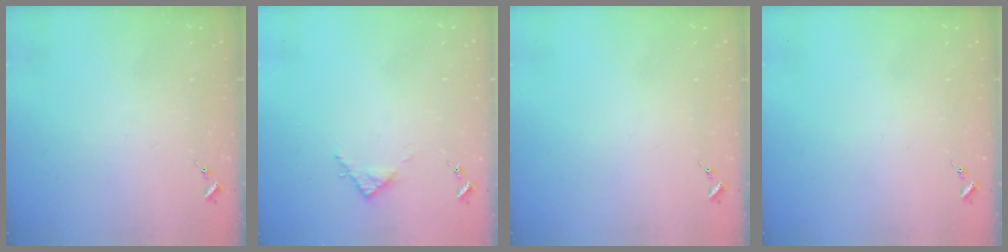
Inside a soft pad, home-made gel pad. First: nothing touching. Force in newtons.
{"total": 3.1, "press": 3.1, "slide": 0.4}
{"total": 0.0}
{"total": 0.0}